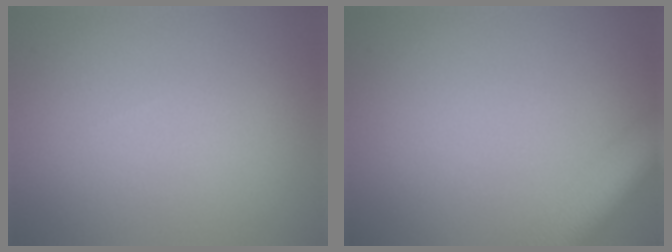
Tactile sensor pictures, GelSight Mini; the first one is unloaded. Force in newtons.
{"total": 6.7, "press": 6.7, "slide": 0.4}